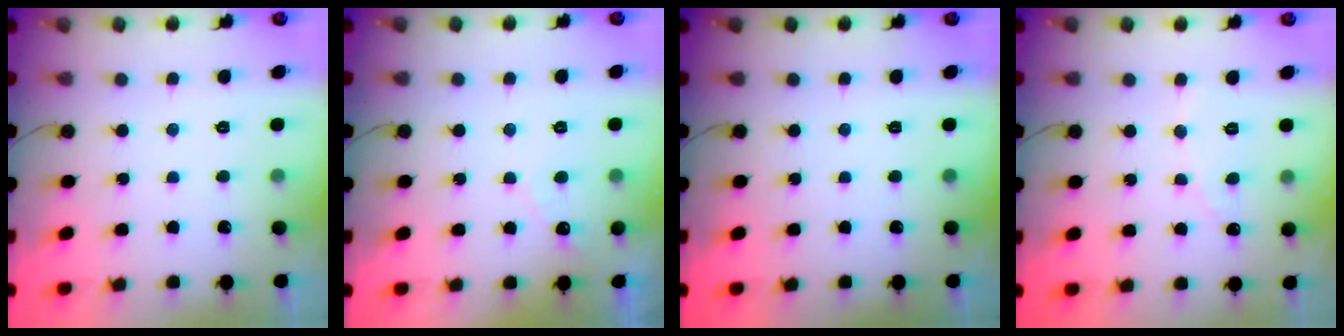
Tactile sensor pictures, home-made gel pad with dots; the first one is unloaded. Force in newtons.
{"total": 2.6, "press": 2.6, "slide": 0.1}
{"total": 0.0}
{"total": 2.6, "press": 2.6, "slide": 0.2}